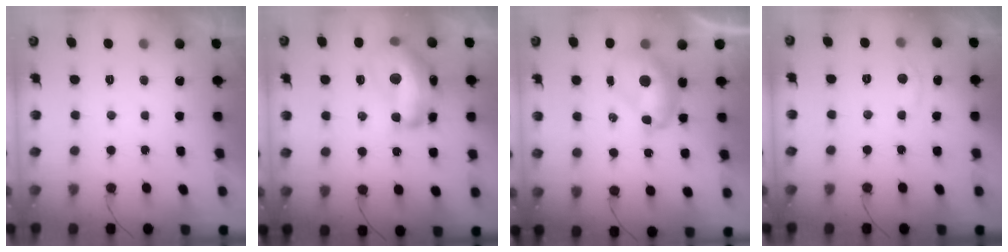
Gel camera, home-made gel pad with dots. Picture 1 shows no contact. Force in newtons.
{"total": 19.0, "press": 18.9, "slide": 1.1}
{"total": 9.1, "press": 9.0, "slide": 1.0}
{"total": 3.1, "press": 3.1, "slide": 0.4}